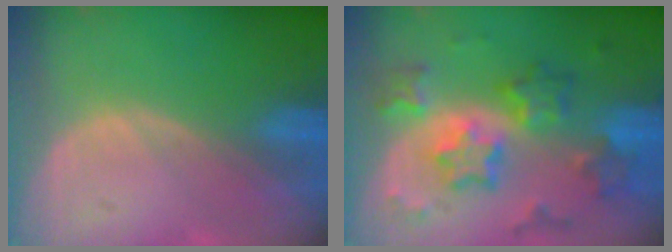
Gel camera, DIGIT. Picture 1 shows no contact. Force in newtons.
{"total": 9.5, "press": 9.5, "slide": 0.8}